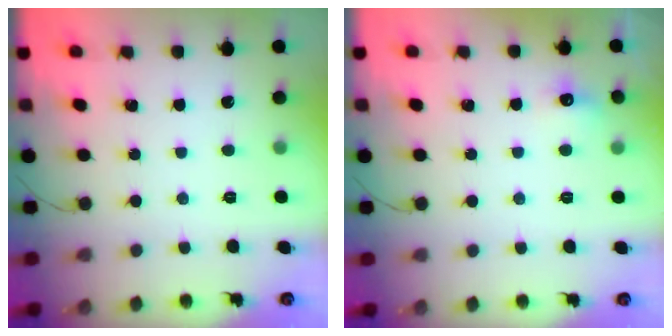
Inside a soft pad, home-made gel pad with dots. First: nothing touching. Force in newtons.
{"total": 5.7, "press": 5.5, "slide": 1.7}